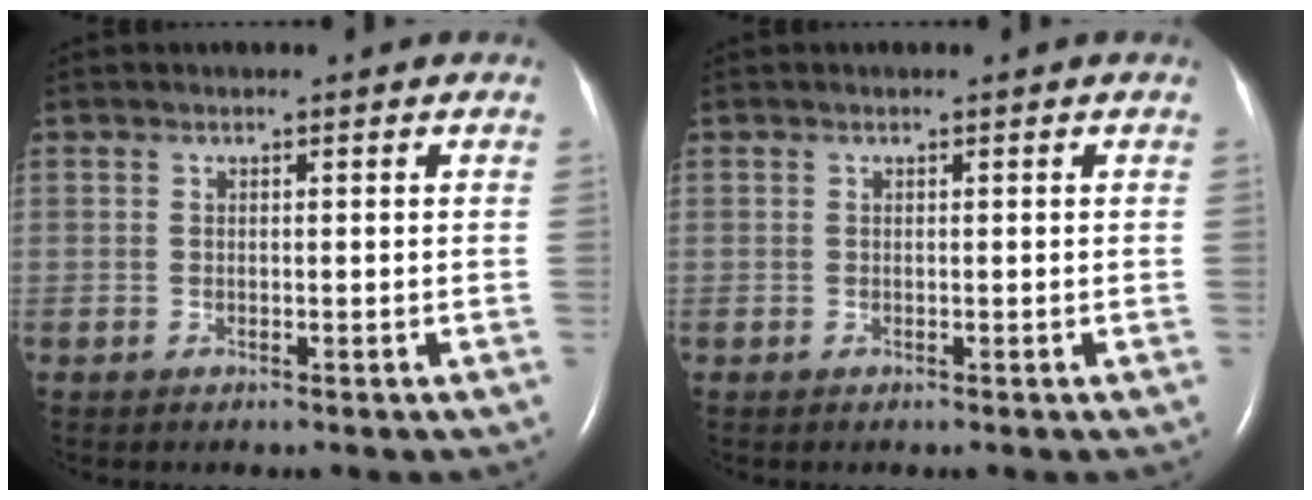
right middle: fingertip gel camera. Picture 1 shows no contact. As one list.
[{"total": 0.0}]